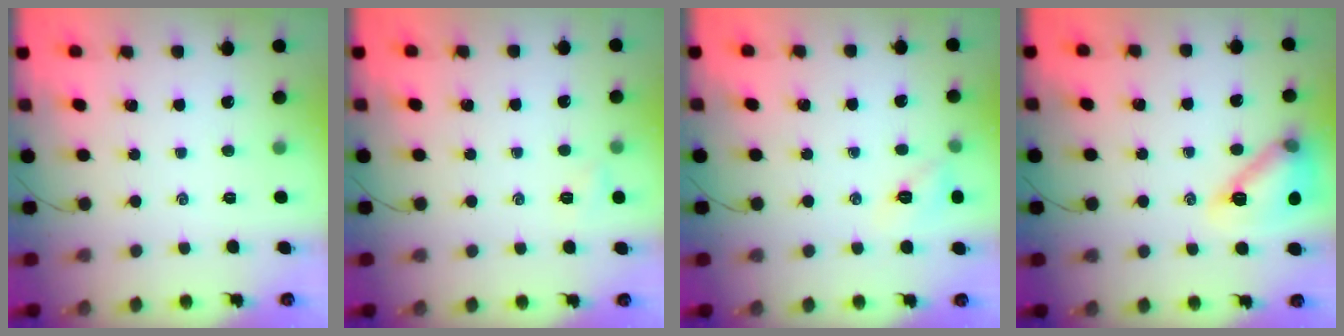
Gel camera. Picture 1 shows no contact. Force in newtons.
{"total": 2.8, "press": 2.7, "slide": 0.8}
{"total": 6.9, "press": 6.7, "slide": 1.6}
{"total": 14.5, "press": 14.4, "slide": 1.7}